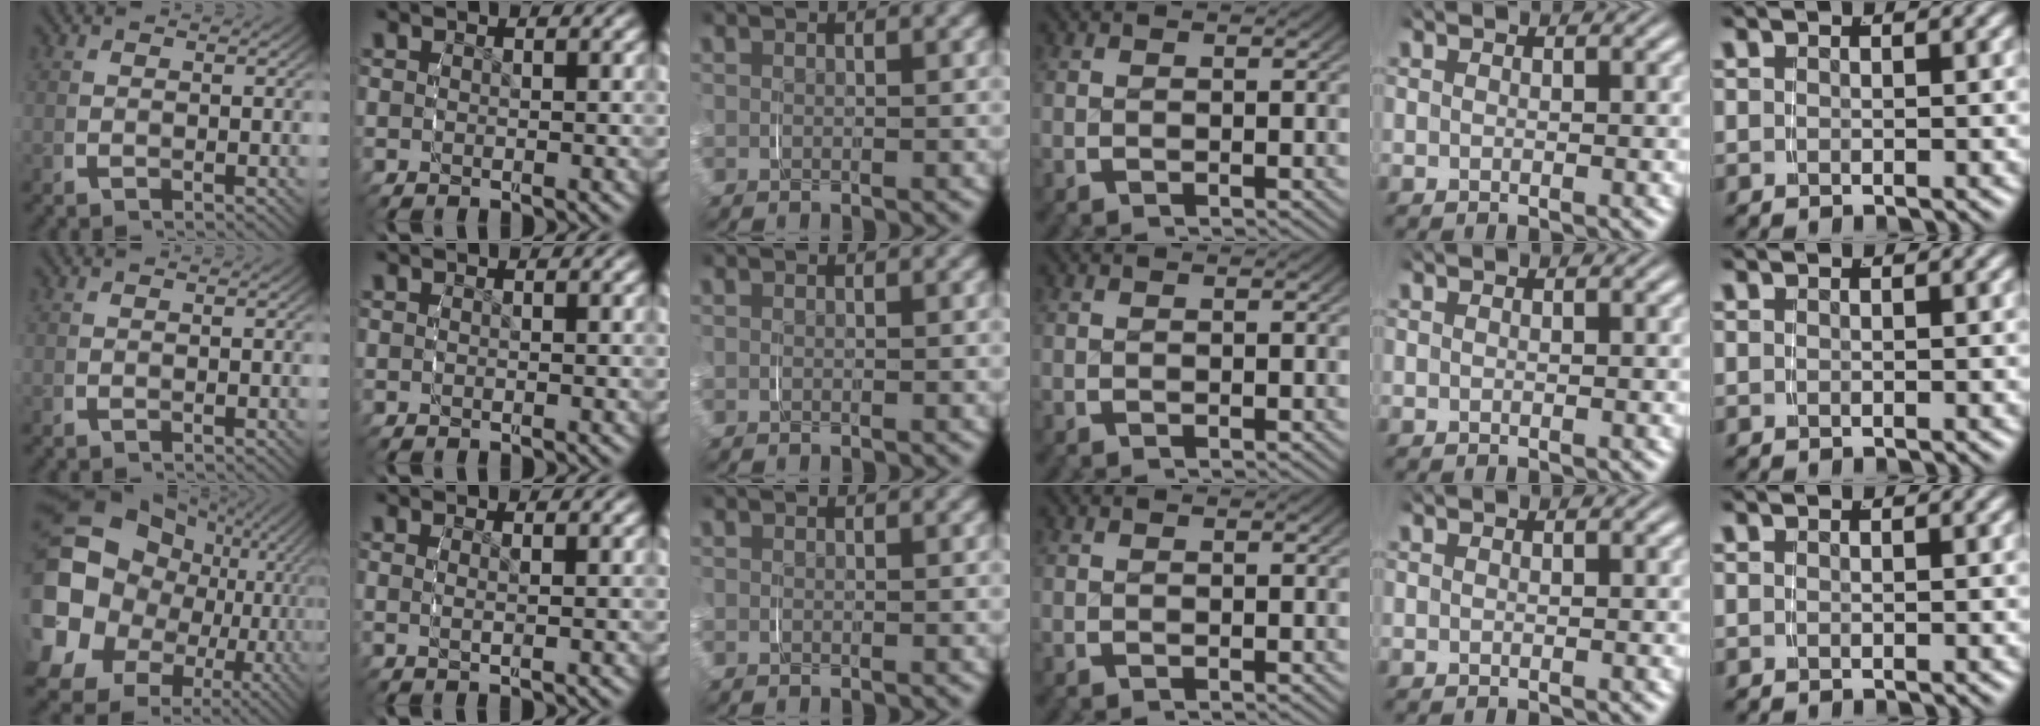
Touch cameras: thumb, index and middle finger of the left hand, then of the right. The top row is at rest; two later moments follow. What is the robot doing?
{"motion": "grasp_and_lifting", "object": "napkin"}